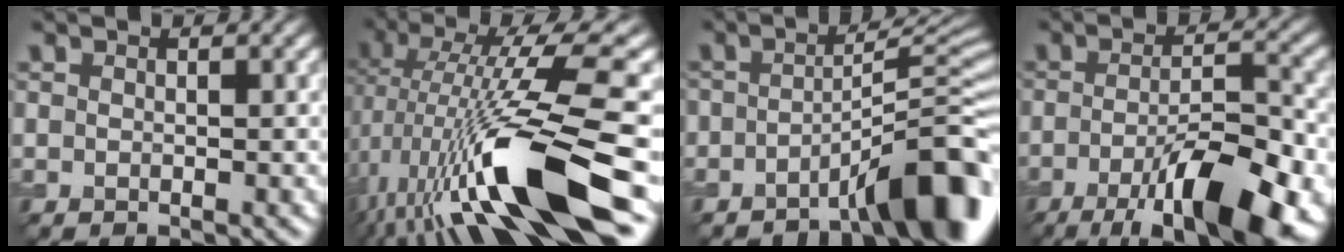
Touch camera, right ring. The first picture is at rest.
{"total": 13.1, "force": [-2.6, 3.0, 12.4], "torque": [-0.218, 0.010, -0.037]}
{"total": 7.8, "force": [-5.0, 1.5, 5.8], "torque": [-0.074, 0.021, -0.077]}
{"total": 10.6, "force": [-5.6, 2.4, 8.6], "torque": [-0.142, 0.000, -0.087]}